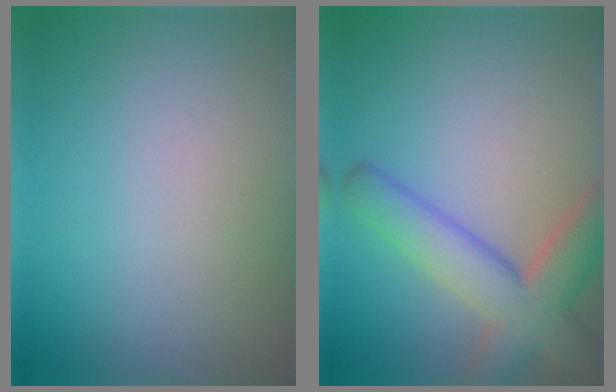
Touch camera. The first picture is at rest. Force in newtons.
{"total": 6.8, "press": 6.8, "slide": 0.5}